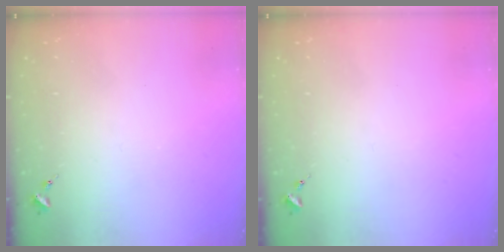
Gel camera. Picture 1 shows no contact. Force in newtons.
{"total": 0.0}